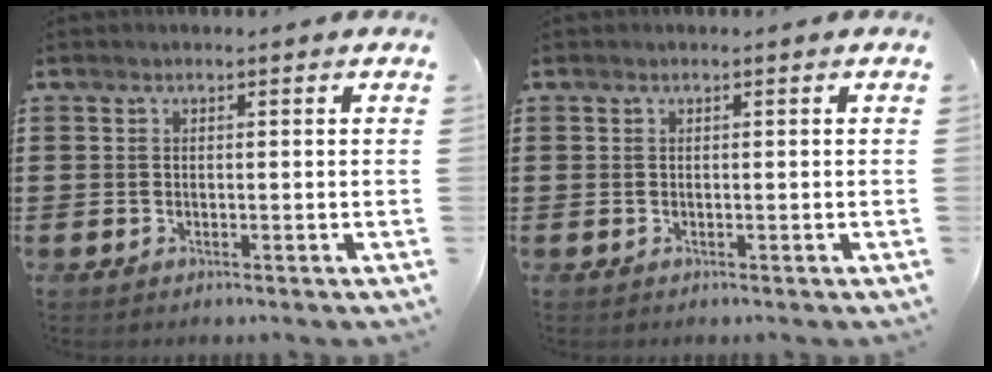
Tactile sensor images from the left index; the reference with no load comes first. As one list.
[{"total": 0.0}]